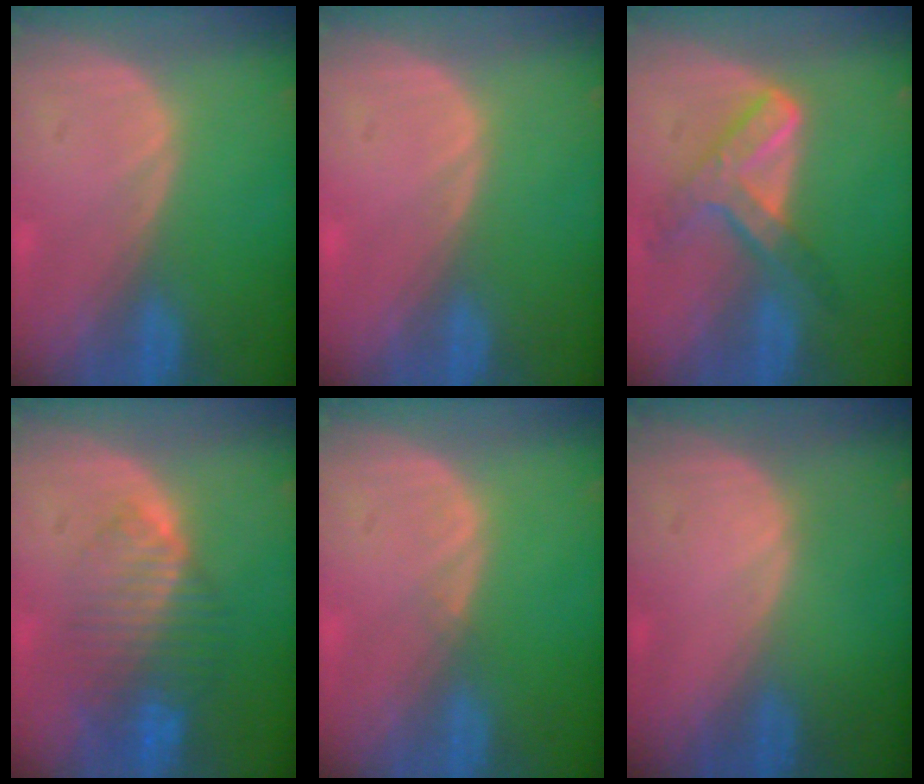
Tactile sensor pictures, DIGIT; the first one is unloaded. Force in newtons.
{"total": 0.5, "press": 0.1, "slide": 0.5}
{"total": 7.3, "press": 6.2, "slide": 3.8}
{"total": 8.4, "press": 7.1, "slide": 4.4}
{"total": 0.5, "press": 0.5, "slide": 0.1}
{"total": 0.6, "press": 0.1, "slide": 0.6}